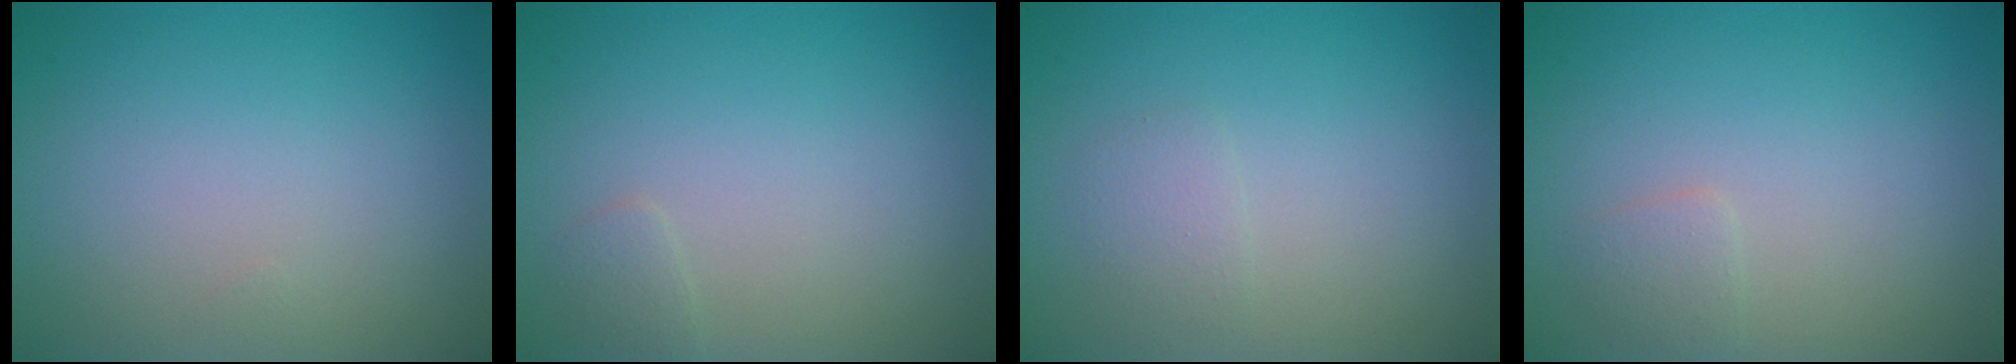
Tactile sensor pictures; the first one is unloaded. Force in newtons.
{"total": 0.8, "press": 0.8, "slide": 0.0}
{"total": 1.2, "press": 1.2, "slide": 0.1}
{"total": 1.0, "press": 1.0, "slide": 0.0}